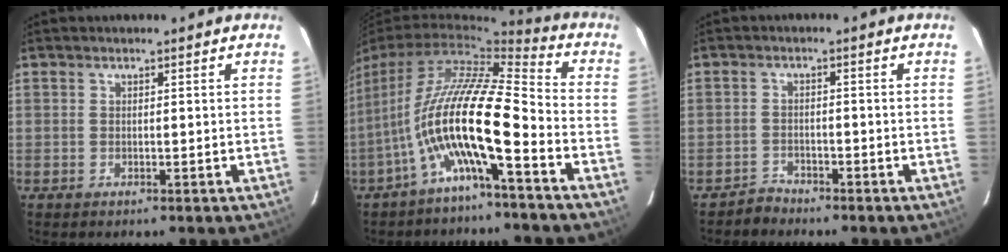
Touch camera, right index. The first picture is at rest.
{"total": 13.7, "force": [-4.9, 2.3, 12.5], "torque": [-0.226, -0.002, -0.097]}
{"total": 2.3, "force": [-2.1, 1.0, -0.4], "torque": [0.006, 0.008, -0.040]}